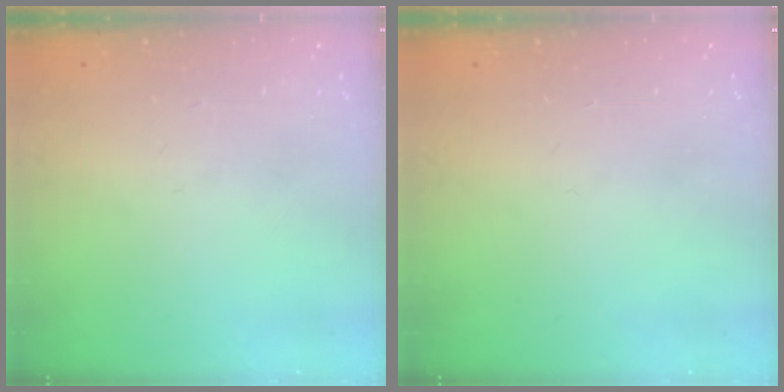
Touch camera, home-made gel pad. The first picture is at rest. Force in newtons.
{"total": 0.0}